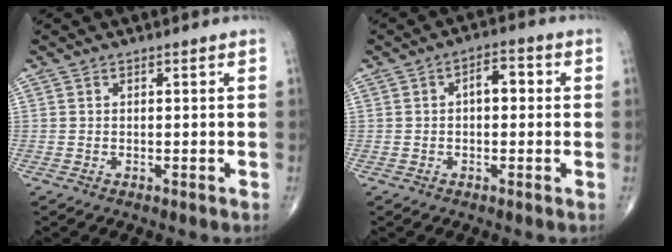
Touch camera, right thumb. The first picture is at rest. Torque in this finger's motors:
{"motor_torque": [0.36, 1.27, 0.63, 0.04, 0.02]}